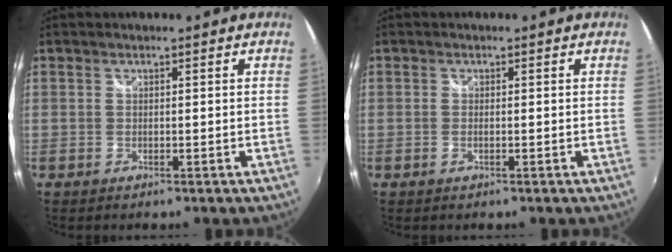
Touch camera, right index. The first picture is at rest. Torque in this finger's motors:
{"motor_torque": [-0.31, 0.21, -0.05, 0.00]}